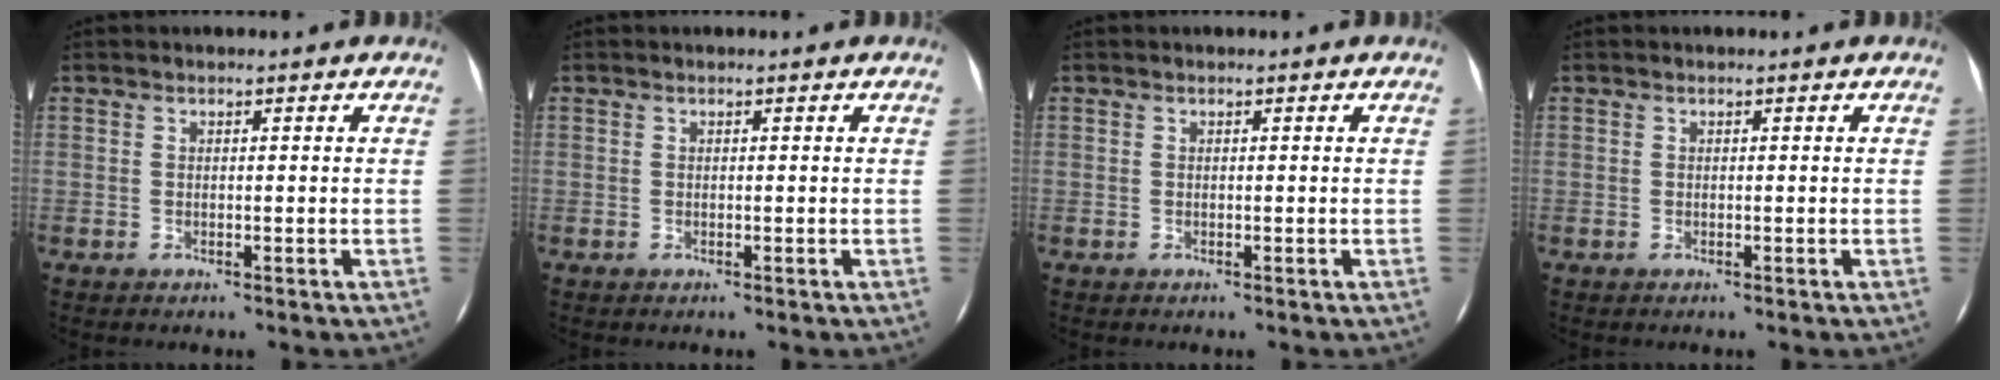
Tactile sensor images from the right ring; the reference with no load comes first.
{"total": 0.0}
{"total": 0.0}
{"total": 0.0}